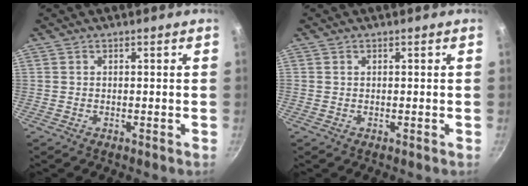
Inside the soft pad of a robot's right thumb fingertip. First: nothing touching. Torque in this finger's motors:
{"motor_torque": [-0.37, -0.66, 0.15, 0.33, 0.08]}